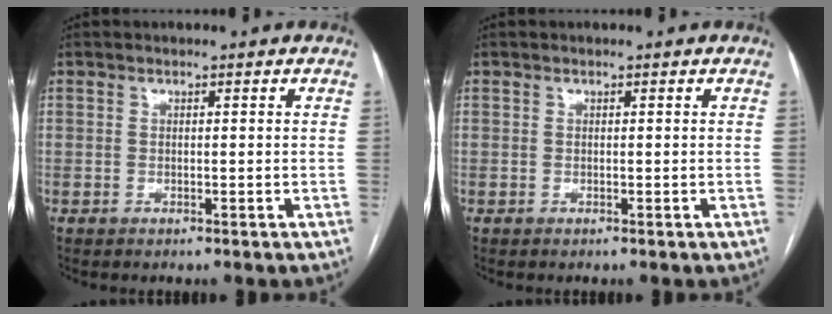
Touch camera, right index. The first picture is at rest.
{"total": 0.0}